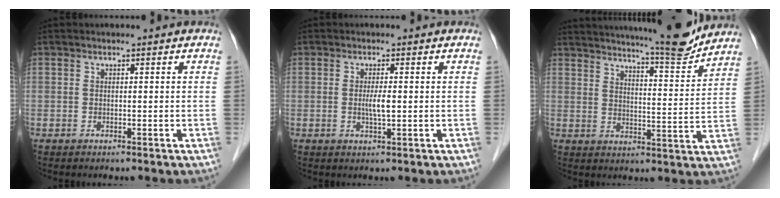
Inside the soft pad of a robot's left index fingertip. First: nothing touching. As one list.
[{"total": 2.3, "force": [-0.2, 0.2, 2.3], "torque": [-0.047, -0.003, -0.002]}, {"total": 14.1, "force": [13.1, 0.0, 5.2], "torque": [-0.083, -0.025, 0.177]}]